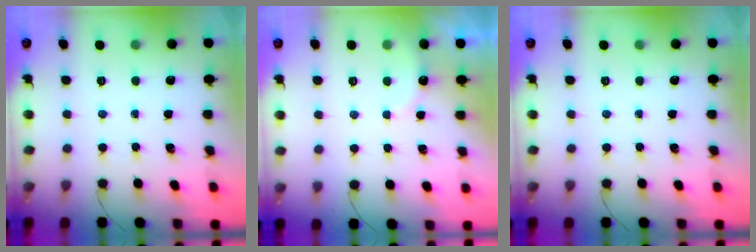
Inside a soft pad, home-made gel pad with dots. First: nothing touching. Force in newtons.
{"total": 7.1, "press": 7.1, "slide": 0.9}
{"total": 0.0}